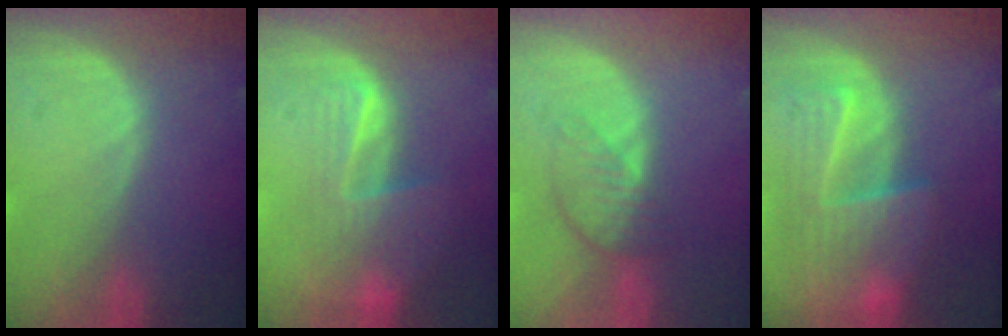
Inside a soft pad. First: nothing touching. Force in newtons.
{"total": 6.7, "press": 6.3, "slide": 2.2}
{"total": 4.2, "press": 3.7, "slide": 1.9}
{"total": 8.1, "press": 7.9, "slide": 1.9}